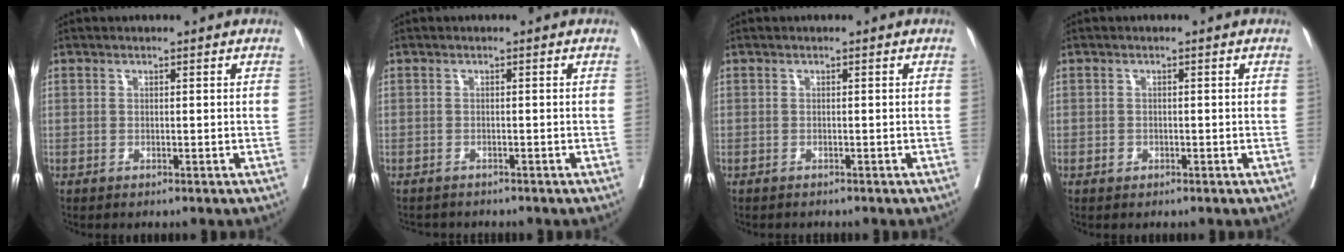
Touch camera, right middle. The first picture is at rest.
{"total": 2.8, "force": [-2.6, 1.0, 0.4], "torque": [-0.007, -0.004, -0.038]}
{"total": 0.9, "force": [-0.8, 0.3, 0.1], "torque": [-0.009, -0.001, -0.014]}
{"total": 0.7, "force": [-0.3, 0.6, 0.2], "torque": [-0.005, 0.002, -0.004]}